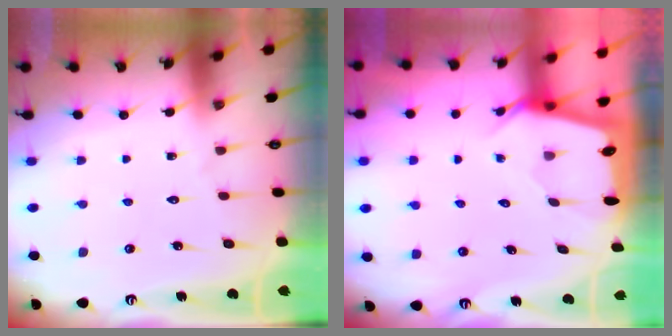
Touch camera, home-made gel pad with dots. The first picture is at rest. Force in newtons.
{"total": 2.5, "press": 2.4, "slide": 0.3}